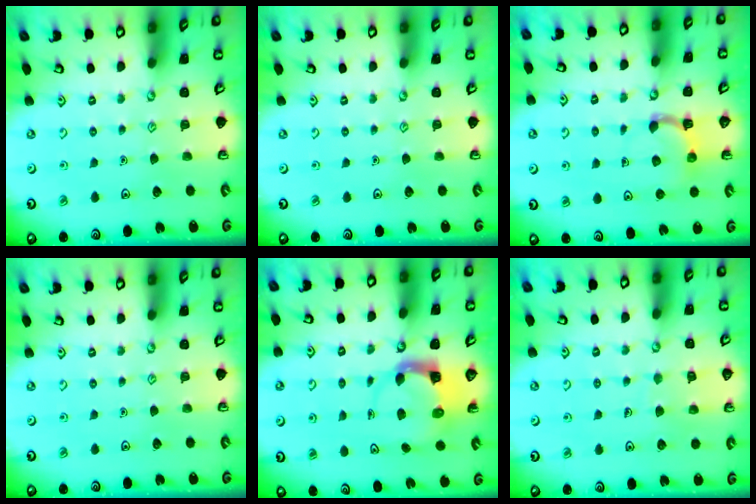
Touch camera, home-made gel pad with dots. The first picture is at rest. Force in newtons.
{"total": 0.0}
{"total": 5.1, "press": 5.0, "slide": 0.9}
{"total": 0.0}
{"total": 3.7, "press": 3.7, "slide": 0.5}
{"total": 6.8, "press": 6.7, "slide": 0.5}